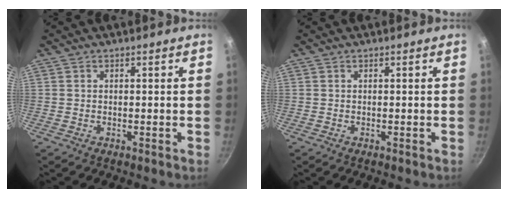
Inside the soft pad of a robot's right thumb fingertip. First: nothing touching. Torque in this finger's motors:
{"motor_torque": [0.00, 0.01, -0.01, 0.01, 0.00]}